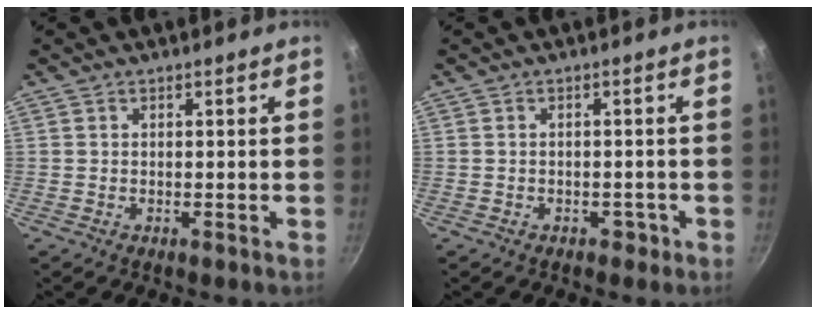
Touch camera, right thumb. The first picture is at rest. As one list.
[{"total": 1.7, "force": [-0.9, 1.3, 0.7], "torque": [0.004, 0.015, -0.004]}]